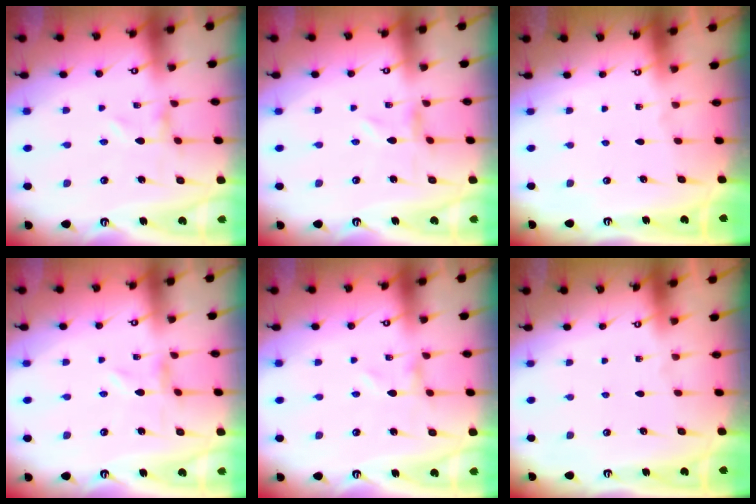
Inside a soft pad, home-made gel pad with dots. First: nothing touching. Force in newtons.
{"total": 0.0}
{"total": 0.0}
{"total": 0.0}
{"total": 0.0}
{"total": 0.0}